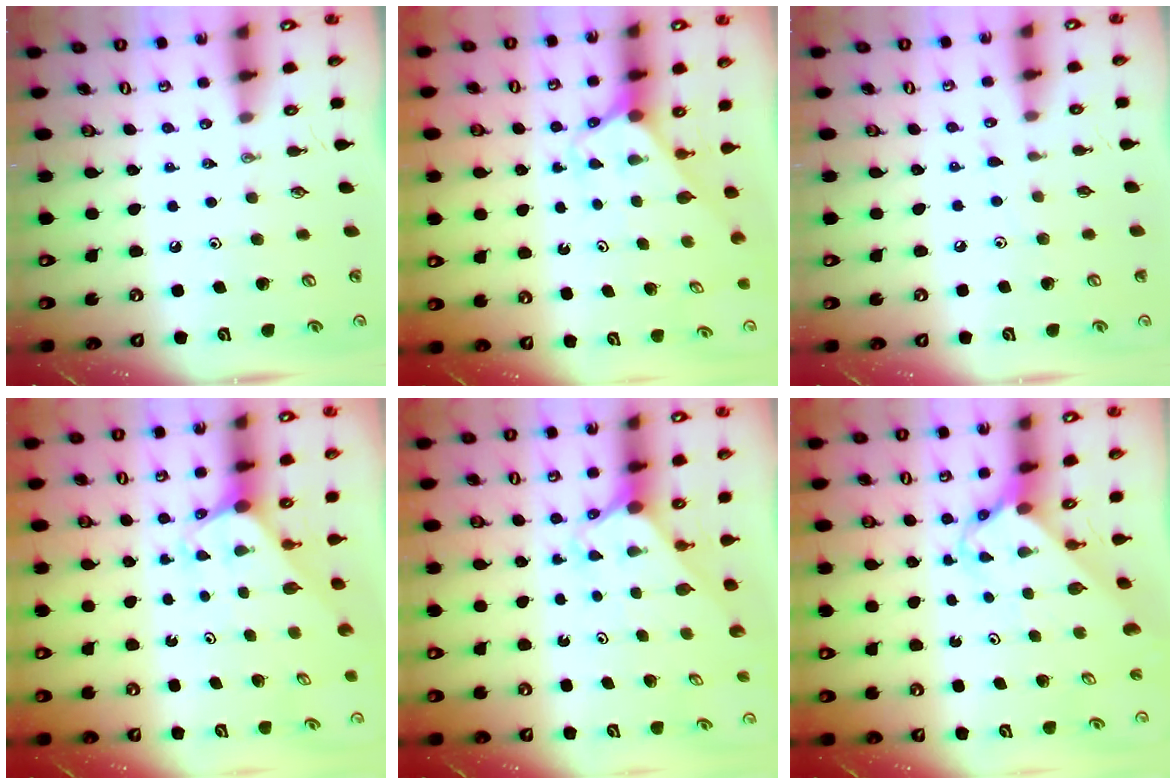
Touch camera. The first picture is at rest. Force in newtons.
{"total": 2.7, "press": 2.7, "slide": 0.1}
{"total": 4.8, "press": 4.7, "slide": 0.6}
{"total": 1.9, "press": 1.9, "slide": 0.1}
{"total": 2.4, "press": 2.4, "slide": 0.2}
{"total": 2.9, "press": 2.9, "slide": 0.3}